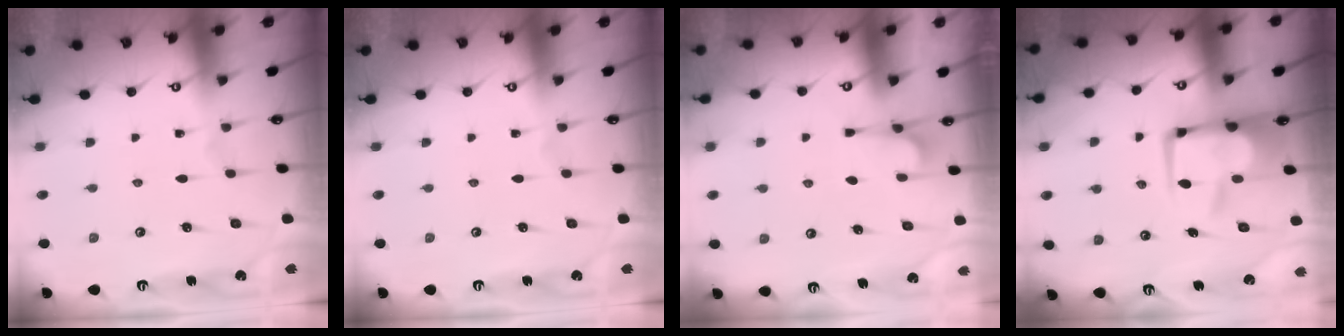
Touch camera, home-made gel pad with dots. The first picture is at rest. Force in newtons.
{"total": 0.0}
{"total": 3.8, "press": 3.6, "slide": 1.1}
{"total": 10.1, "press": 9.9, "slide": 2.0}